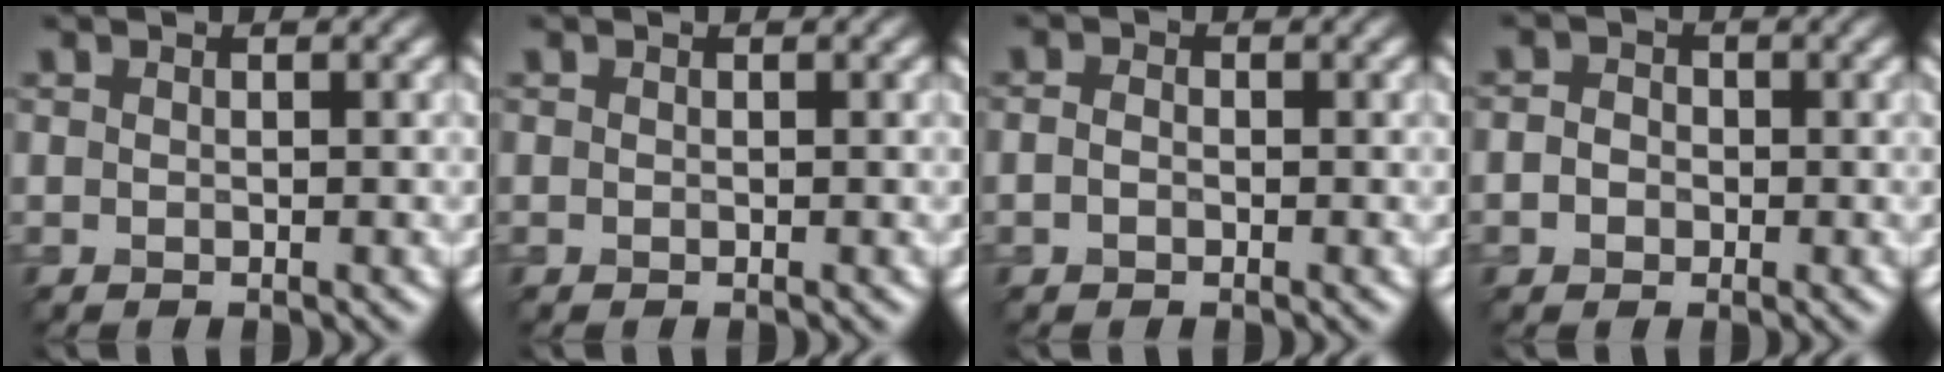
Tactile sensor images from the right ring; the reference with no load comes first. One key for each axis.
{"total": 0.0}
{"total": 1.1, "fx": -0.4, "fy": 0.8, "fz": 0.7, "tx": -0.016, "ty": -0.001, "tz": -0.013}
{"total": 2.1, "fx": -0.2, "fy": 1.8, "fz": 1.0, "tx": -0.006, "ty": 0.006, "tz": -0.021}